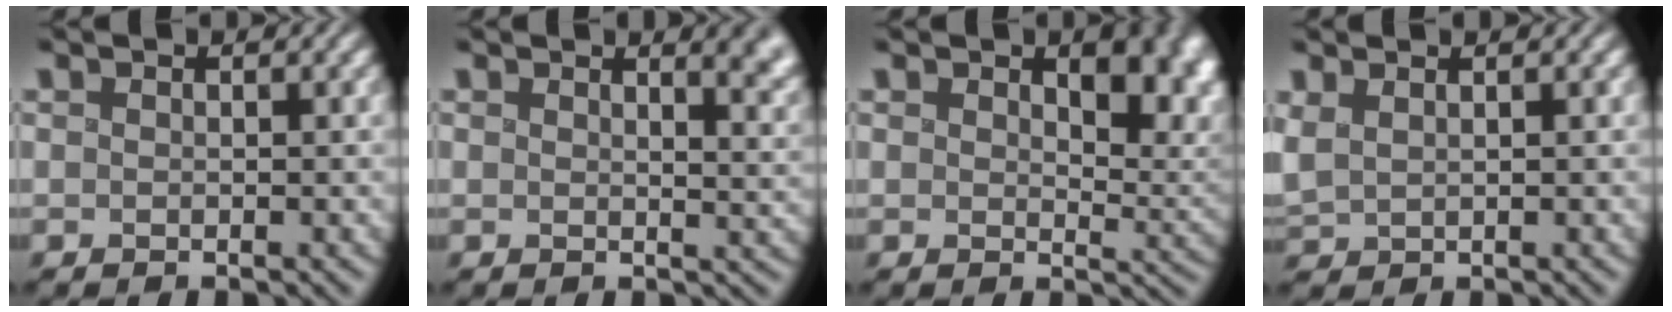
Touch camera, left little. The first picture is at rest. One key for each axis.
{"total": 4.4, "fx": 3.1, "fy": 1.7, "fz": 2.6, "tx": -0.038, "ty": -0.006, "tz": 0.052}
{"total": 6.7, "fx": 2.3, "fy": 4.1, "fz": 4.7, "tx": -0.071, "ty": -0.020, "tz": 0.046}
{"total": 2.4, "fx": 0.6, "fy": 1.5, "fz": 1.8, "tx": -0.052, "ty": 0.003, "tz": 0.013}